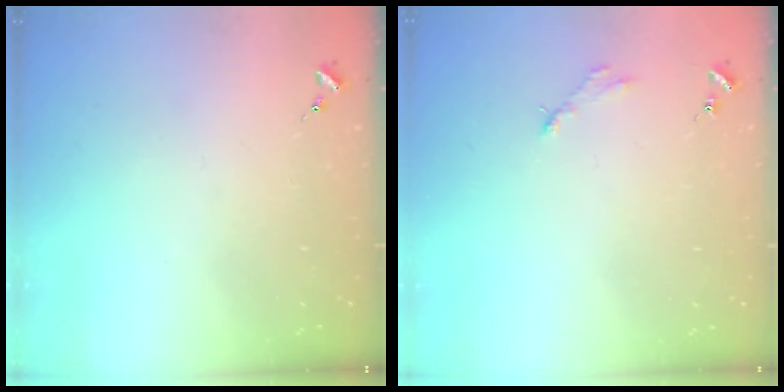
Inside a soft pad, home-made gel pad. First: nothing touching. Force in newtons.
{"total": 2.8, "press": 2.8, "slide": 0.4}